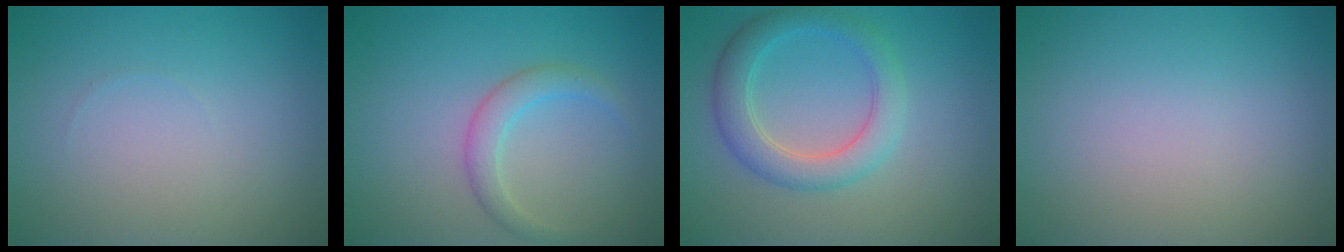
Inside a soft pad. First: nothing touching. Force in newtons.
{"total": 2.3, "press": 2.3, "slide": 0.0}
{"total": 3.9, "press": 3.9, "slide": 0.3}
{"total": 0.0}